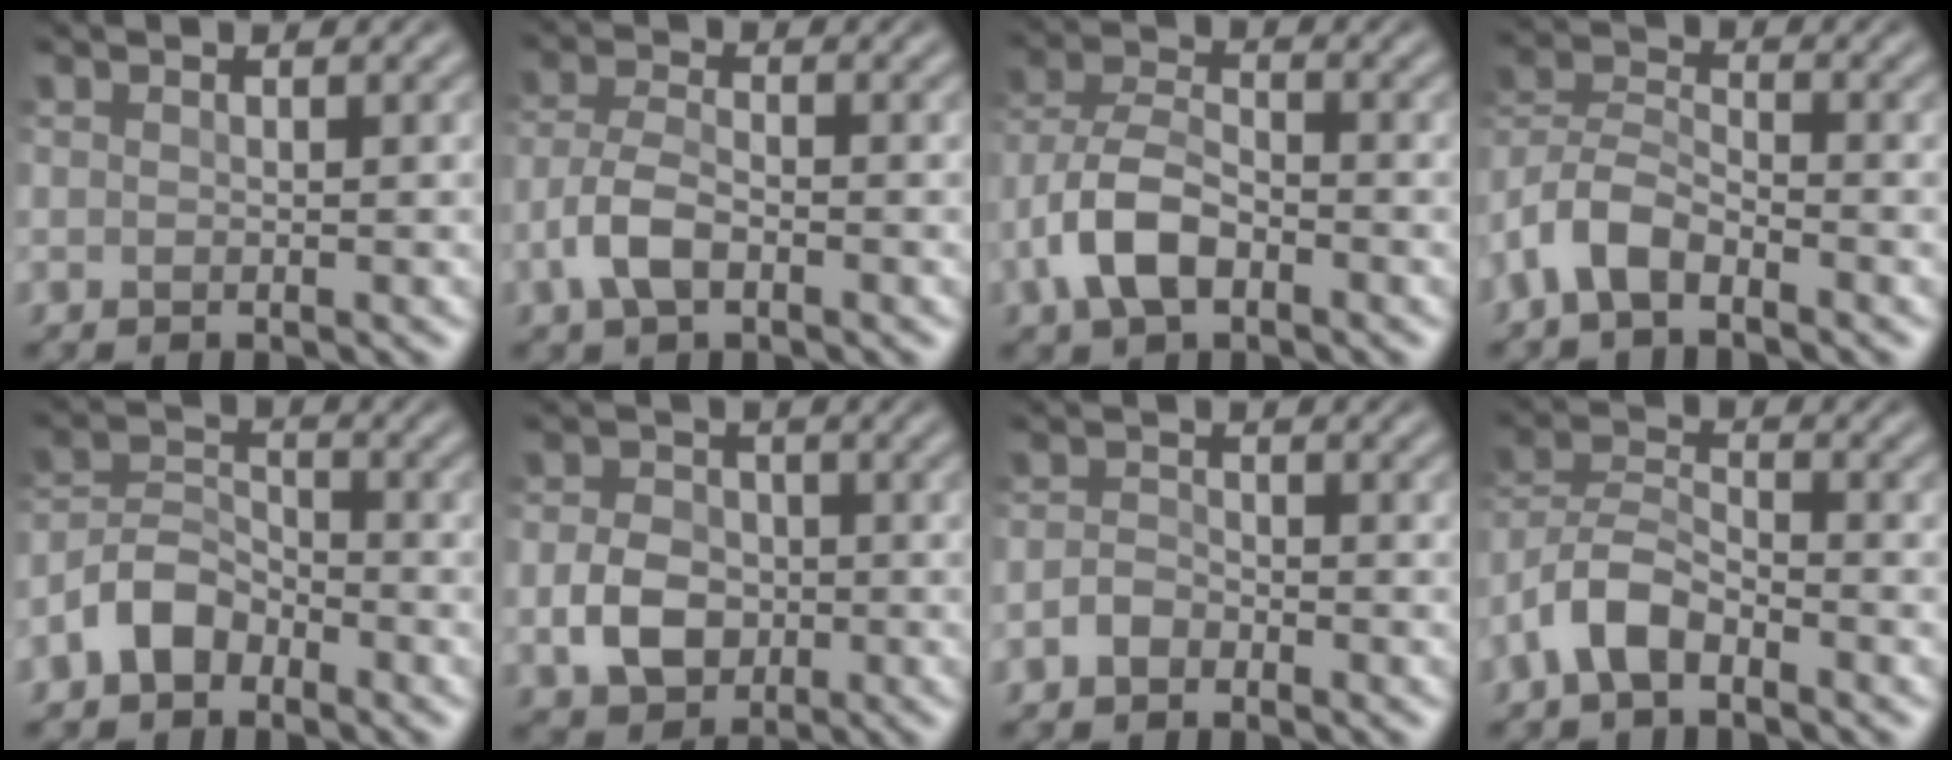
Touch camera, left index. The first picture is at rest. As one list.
[{"total": 3.6, "force": [-1.6, 1.8, 2.7], "torque": [-0.056, 0.001, -0.040]}, {"total": 5.7, "force": [-2.6, 3.1, 4.0], "torque": [-0.080, 0.005, -0.060]}, {"total": 4.8, "force": [-3.1, 2.3, 2.8], "torque": [-0.059, 0.005, -0.076]}, {"total": 4.1, "force": [-2.7, 2.5, 1.9], "torque": [-0.035, 0.009, -0.065]}, {"total": 4.6, "force": [-1.2, 3.7, 2.6], "torque": [-0.050, -0.001, -0.026]}, {"total": 1.6, "force": [-1.1, 1.0, 0.8], "torque": [-0.014, 0.004, -0.025]}, {"total": 4.5, "force": [-2.9, 2.2, 2.7], "torque": [-0.053, 0.010, -0.069]}]